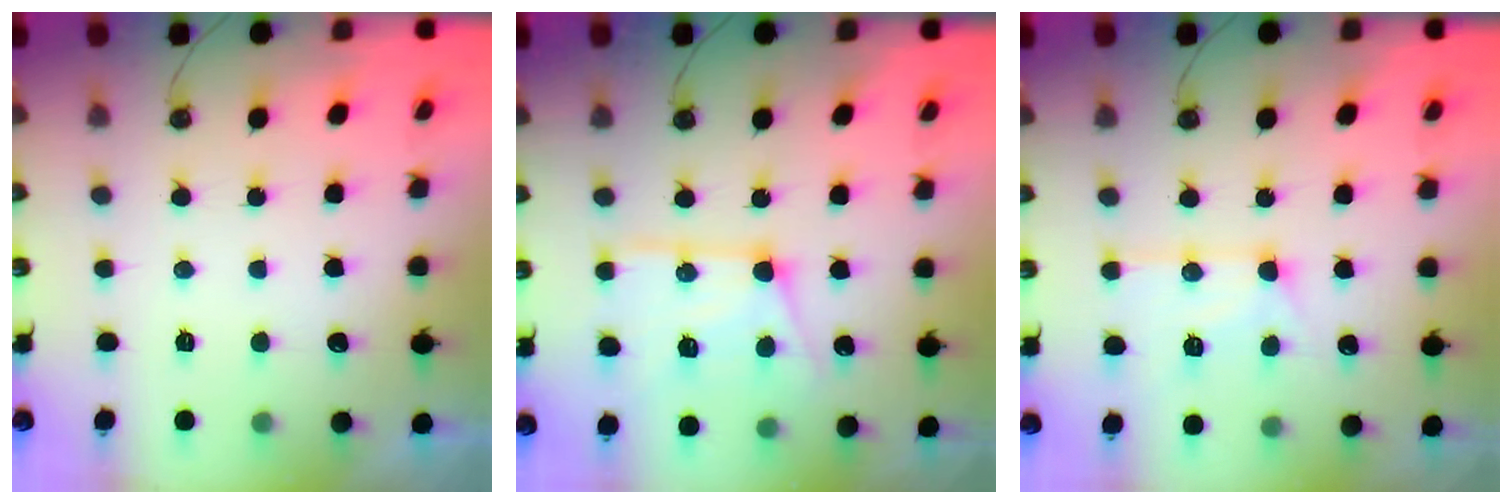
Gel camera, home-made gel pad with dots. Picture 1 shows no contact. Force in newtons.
{"total": 15.9, "press": 15.8, "slide": 1.7}
{"total": 12.8, "press": 12.8, "slide": 1.1}